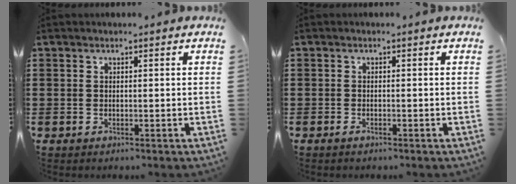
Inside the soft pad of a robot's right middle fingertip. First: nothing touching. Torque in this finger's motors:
{"motor_torque": [-0.93, 0.72, -0.02, -0.01]}